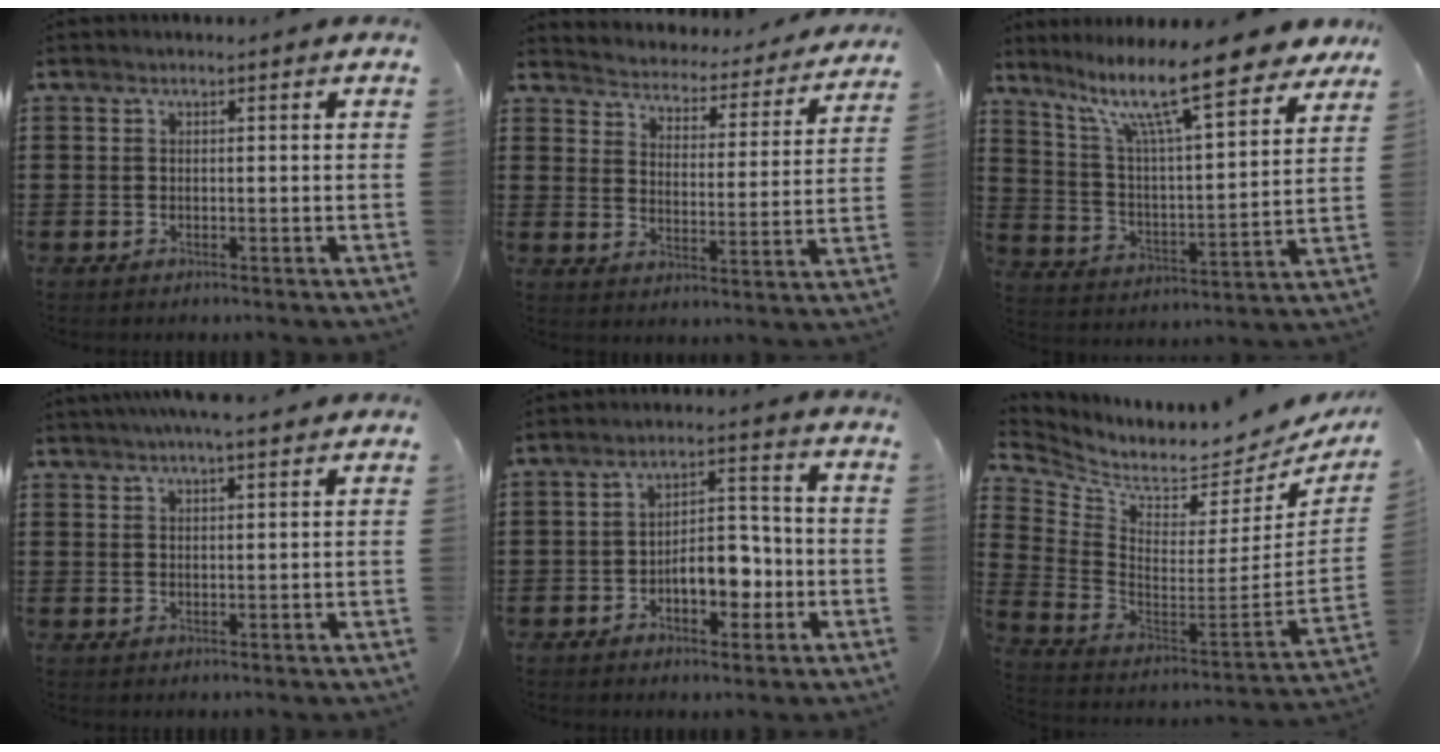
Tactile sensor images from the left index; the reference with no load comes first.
{"total": 2.8, "force": [2.8, 0.2, -0.2], "torque": [-0.019, -0.034, 0.038]}
{"total": 13.8, "force": [10.5, 1.9, 8.8], "torque": [-0.185, -0.057, 0.174]}
{"total": 4.4, "force": [3.7, 0.1, 2.3], "torque": [-0.054, 0.000, 0.068]}
{"total": 7.4, "force": [-2.4, 4.0, 5.8], "torque": [-0.084, 0.009, -0.045]}
{"total": 4.8, "force": [3.6, 1.9, 2.6], "torque": [-0.075, -0.049, 0.054]}